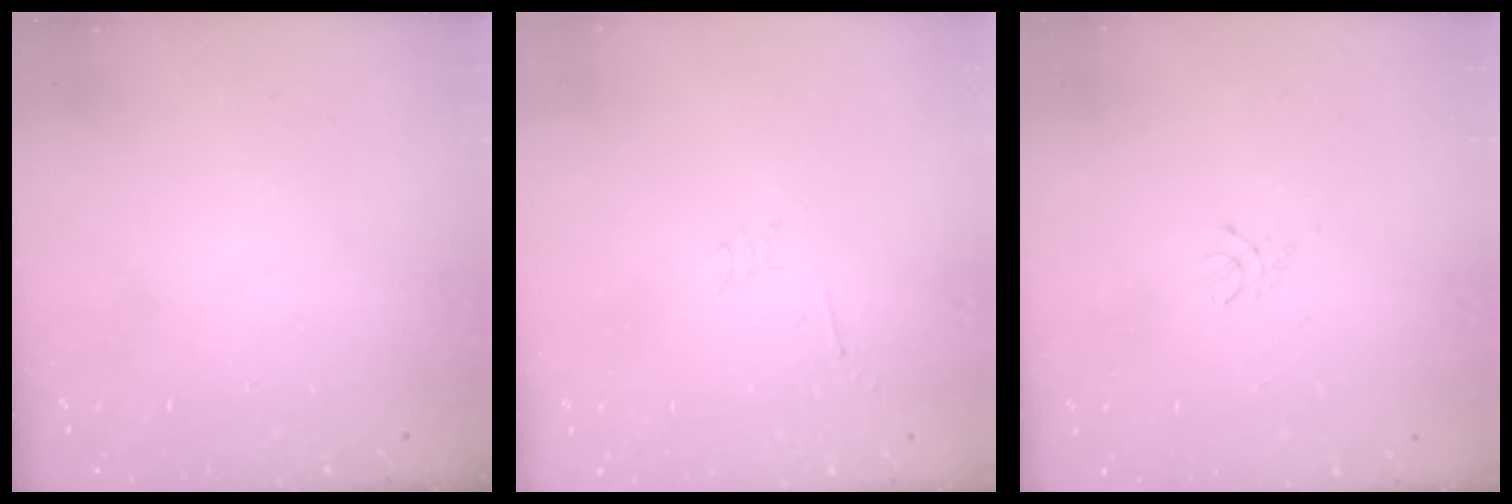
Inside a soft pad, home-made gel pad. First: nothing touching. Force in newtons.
{"total": 2.3, "press": 2.3, "slide": 0.4}
{"total": 3.0, "press": 2.9, "slide": 0.6}